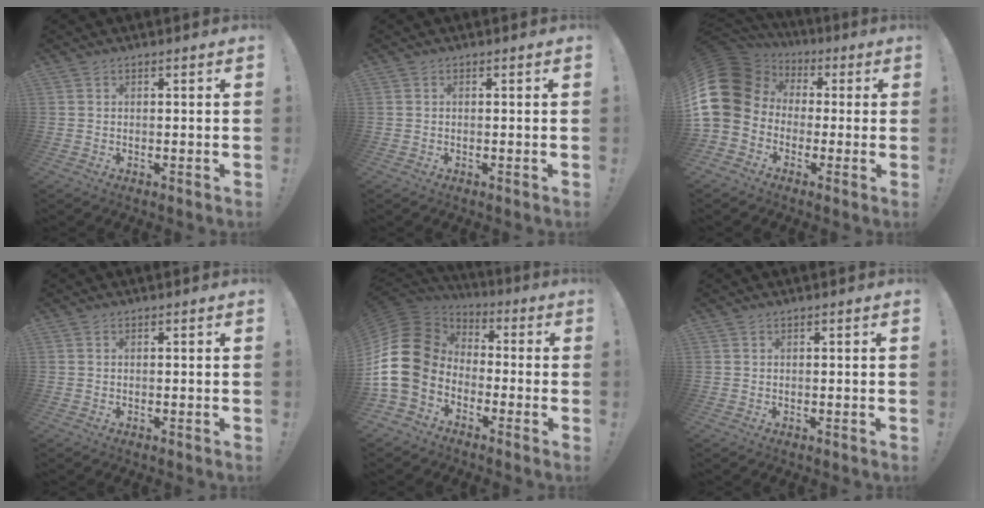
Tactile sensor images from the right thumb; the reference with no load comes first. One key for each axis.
{"total": 0.0}
{"total": 16.0, "fx": 1.7, "fy": 13.2, "fz": 9.0, "tx": -0.184, "ty": 0.002, "tz": 0.044}
{"total": 0.0}
{"total": 16.5, "fx": -1.8, "fy": 12.6, "fz": 10.5, "tx": -0.221, "ty": 0.022, "tz": -0.021}
{"total": 0.0}